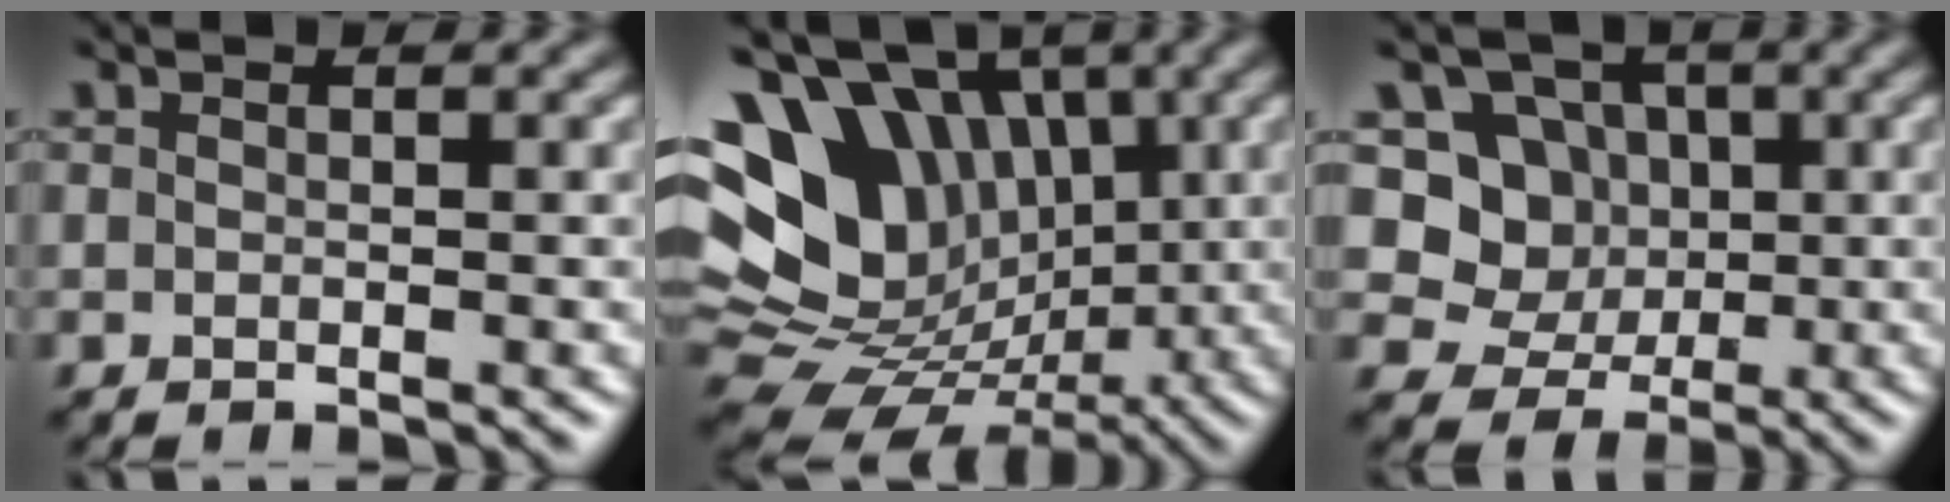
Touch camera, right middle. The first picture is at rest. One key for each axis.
{"total": 14.7, "fx": 2.9, "fy": 11.7, "fz": 8.5, "tx": -0.176, "ty": 0.016, "tz": 0.055}
{"total": 4.7, "fx": 0.8, "fy": 4.4, "fz": 1.2, "tx": -0.014, "ty": 0.000, "tz": 0.005}